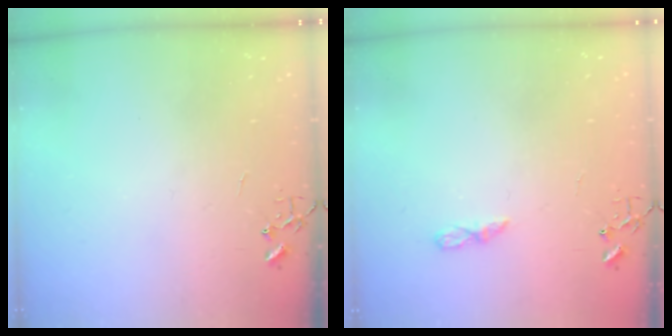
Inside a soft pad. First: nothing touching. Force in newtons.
{"total": 5.3, "press": 5.3, "slide": 0.7}